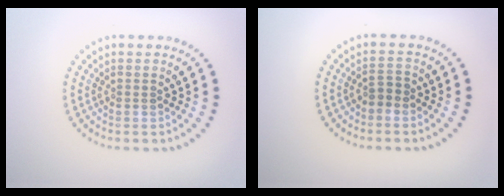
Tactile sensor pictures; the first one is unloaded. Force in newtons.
{"total": 1.4, "press": 1.2, "slide": 0.8}